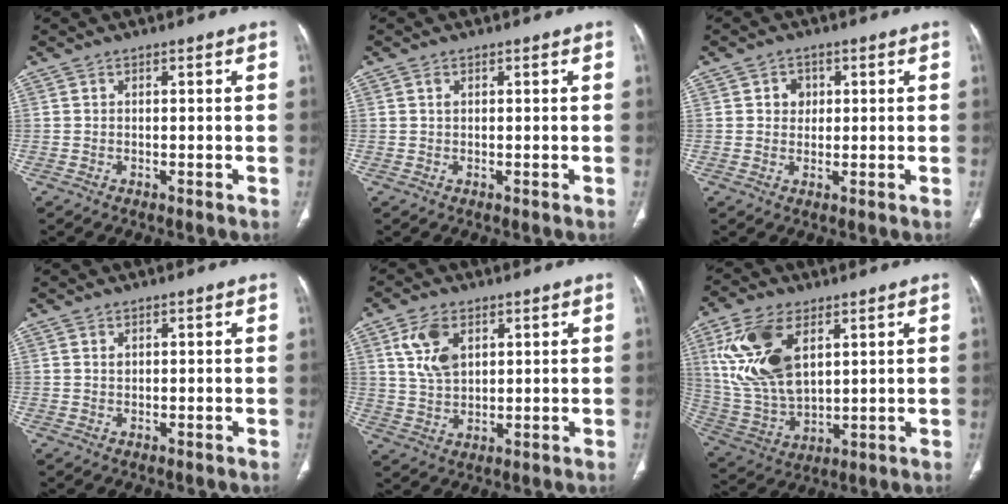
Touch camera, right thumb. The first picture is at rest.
{"total": 0.6, "force": [0.3, 0.4, 0.4], "torque": [-0.007, 0.002, 0.006]}
{"total": 3.1, "force": [0.8, 2.7, 1.2], "torque": [0.000, 0.000, 0.011]}
{"total": 0.7, "force": [0.4, 0.5, 0.4], "torque": [-0.005, 0.000, 0.009]}
{"total": 7.8, "force": [3.1, 4.6, 5.4], "torque": [-0.096, -0.010, 0.068]}
{"total": 17.2, "force": [6.3, 9.3, 13.0], "torque": [-0.256, -0.021, 0.133]}